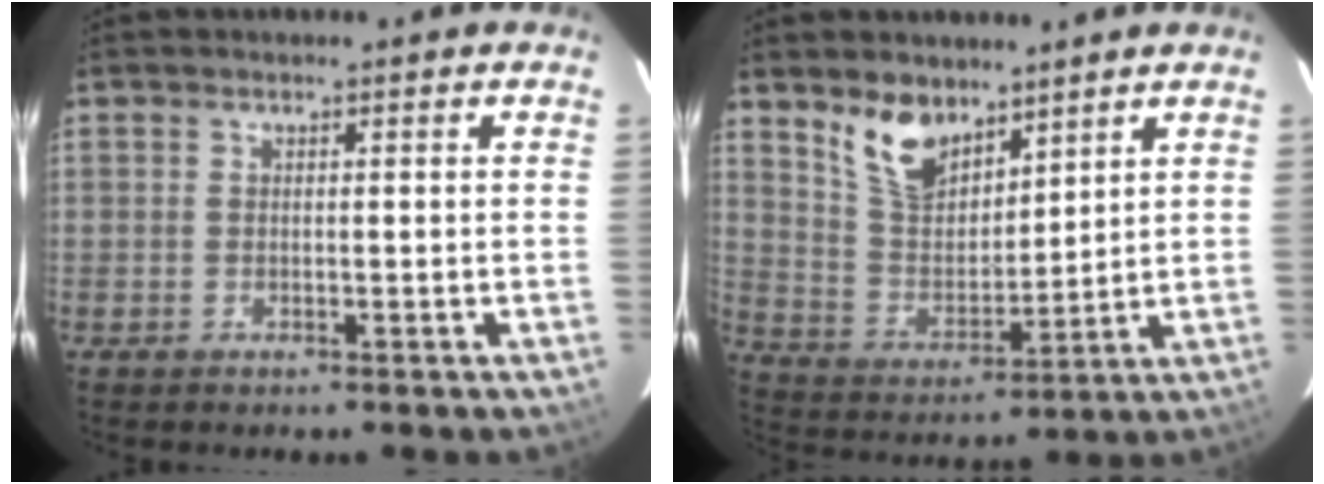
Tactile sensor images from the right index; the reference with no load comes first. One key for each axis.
{"total": 10.1, "fx": 7.2, "fy": 5.0, "fz": 4.9, "tx": -0.095, "ty": 0.007, "tz": 0.148}